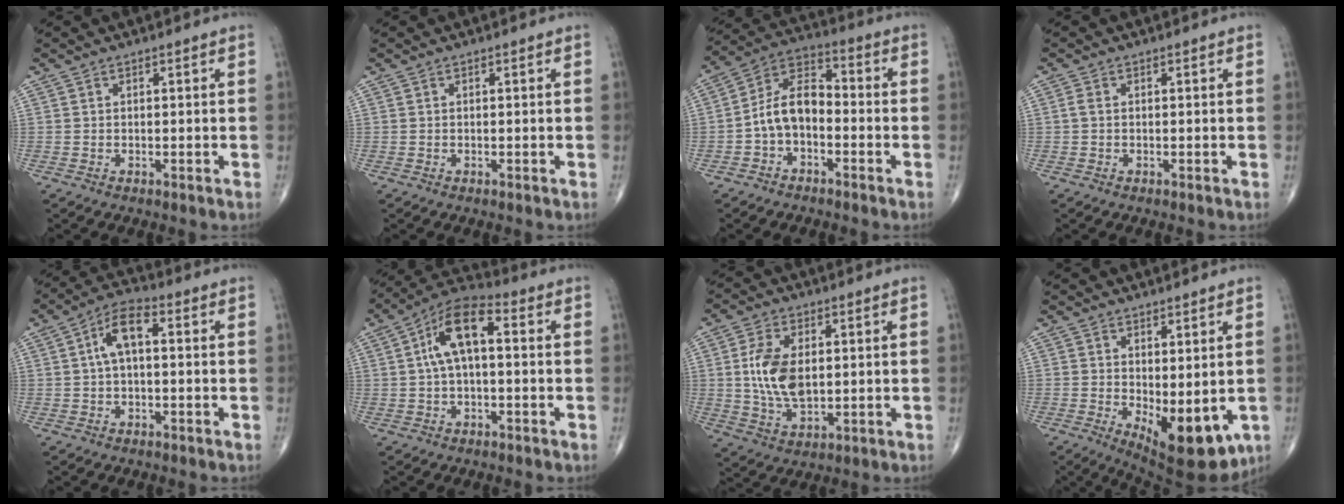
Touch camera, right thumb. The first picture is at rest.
{"total": 0.0}
{"total": 9.5, "force": [-2.3, 5.9, 7.0], "torque": [-0.117, 0.043, -0.057]}
{"total": 1.0, "force": [-0.1, 0.6, 0.8], "torque": [-0.016, 0.000, -0.004]}
{"total": 7.0, "force": [0.7, 3.2, 6.2], "torque": [-0.112, 0.026, 0.003]}
{"total": 10.4, "force": [1.1, 4.7, 9.2], "torque": [-0.166, 0.038, 0.008]}
{"total": 10.5, "force": [1.1, 5.9, 8.6], "torque": [-0.165, -0.009, 0.028]}
{"total": 11.7, "force": [-2.3, 5.1, 10.3], "torque": [-0.127, -0.021, -0.014]}